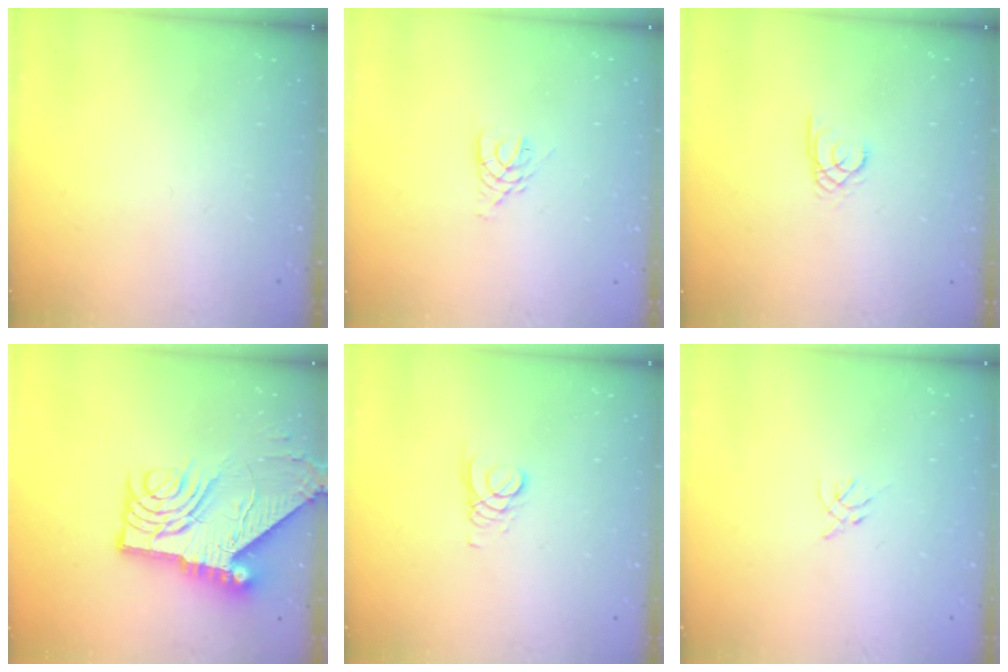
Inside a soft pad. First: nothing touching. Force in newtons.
{"total": 4.4, "press": 4.4, "slide": 0.6}
{"total": 1.9, "press": 1.9, "slide": 0.0}
{"total": 15.2, "press": 15.1, "slide": 1.6}
{"total": 2.4, "press": 2.4, "slide": 0.2}
{"total": 2.3, "press": 2.2, "slide": 0.6}